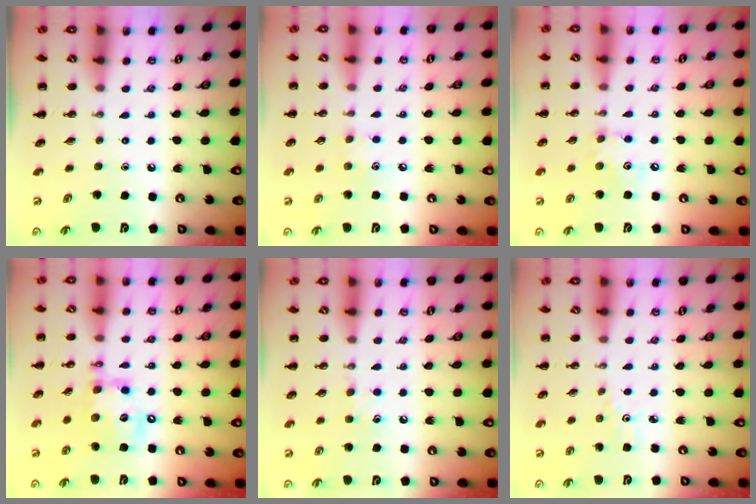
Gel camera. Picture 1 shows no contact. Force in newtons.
{"total": 5.5, "press": 5.3, "slide": 1.3}
{"total": 5.3, "press": 5.2, "slide": 0.8}
{"total": 14.2, "press": 14.0, "slide": 2.3}
{"total": 4.6, "press": 4.3, "slide": 1.5}
{"total": 1.7, "press": 1.7, "slide": 0.4}